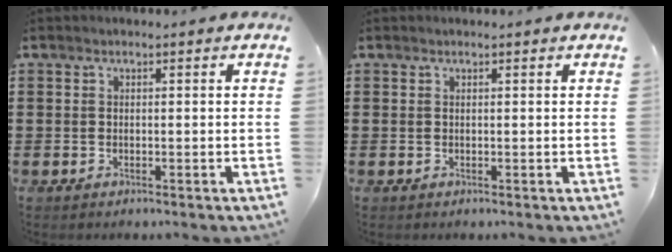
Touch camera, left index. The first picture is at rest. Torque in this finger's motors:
{"motor_torque": [2.14, 0.00, 0.00, 0.00]}